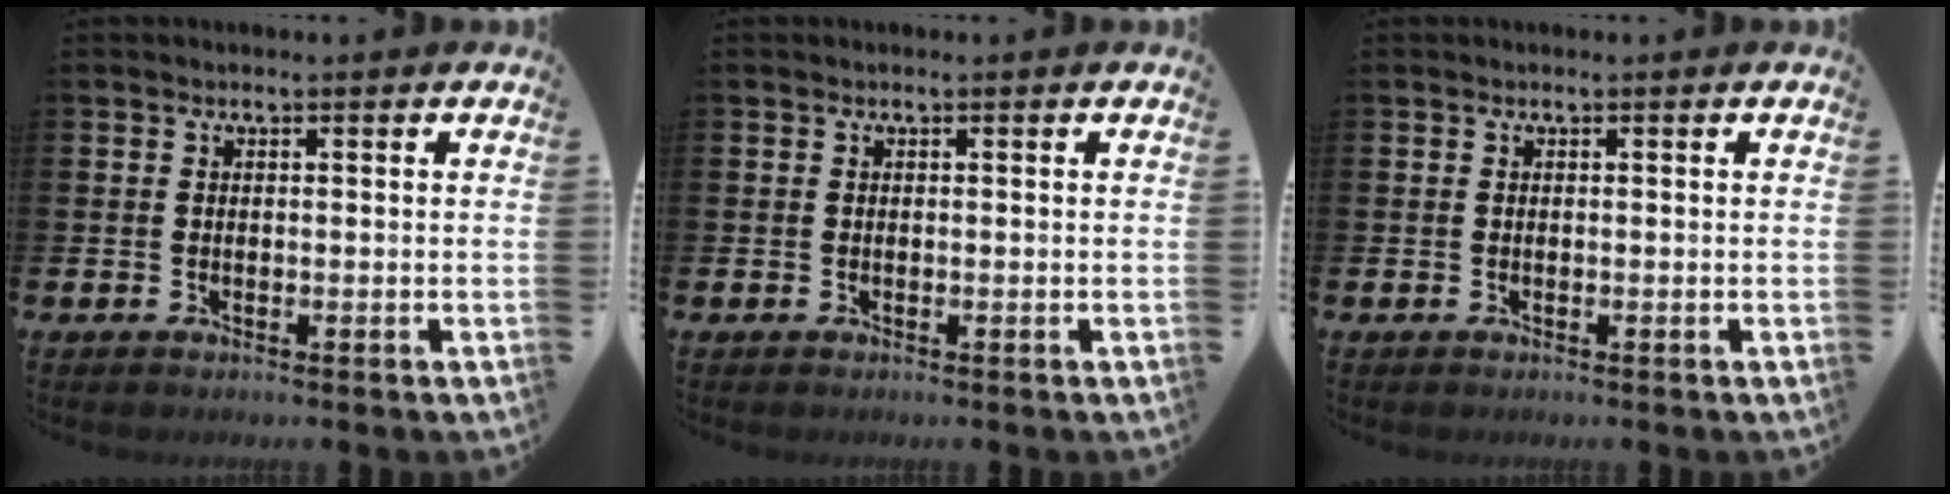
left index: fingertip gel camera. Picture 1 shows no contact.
{"total": 0.0}
{"total": 0.0}